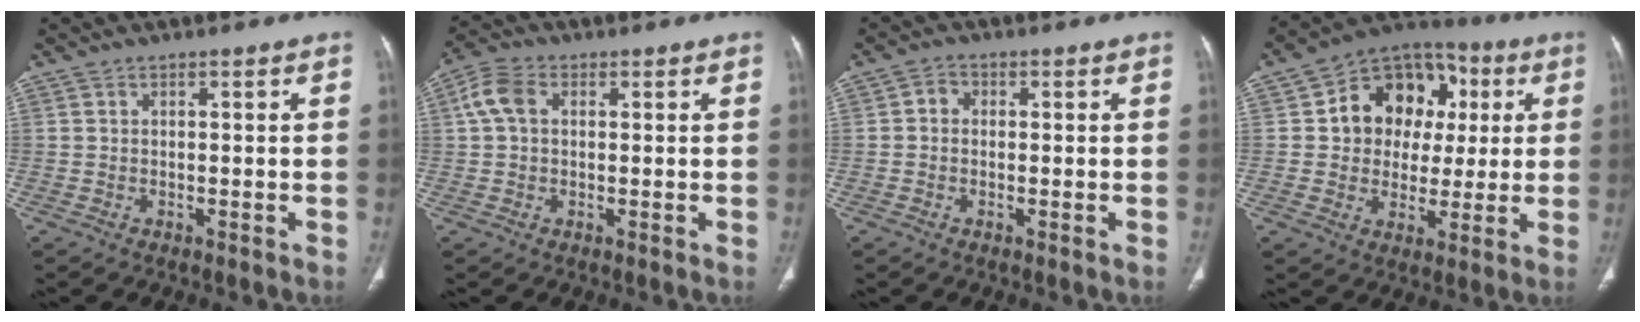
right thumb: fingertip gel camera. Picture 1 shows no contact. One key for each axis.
{"total": 5.4, "fx": 1.1, "fy": 3.8, "fz": 3.7, "tx": -0.080, "ty": 0.017, "tz": 0.018}
{"total": 2.1, "fx": -0.1, "fy": 1.8, "fz": 1.0, "tx": -0.005, "ty": 0.008, "tz": -0.009}
{"total": 16.0, "fx": 3.1, "fy": 12.9, "fz": 9.0, "tx": -0.079, "ty": 0.019, "tz": 0.044}